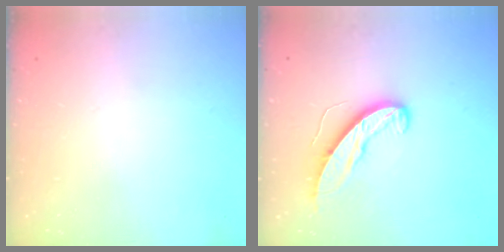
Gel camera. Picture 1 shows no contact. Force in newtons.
{"total": 9.2, "press": 9.2, "slide": 0.5}